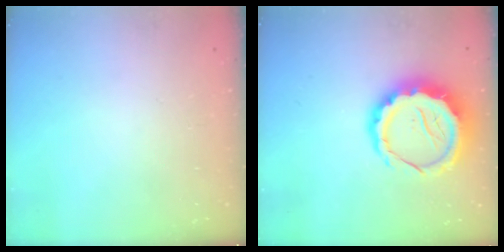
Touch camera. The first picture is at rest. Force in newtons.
{"total": 12.5, "press": 12.1, "slide": 2.9}